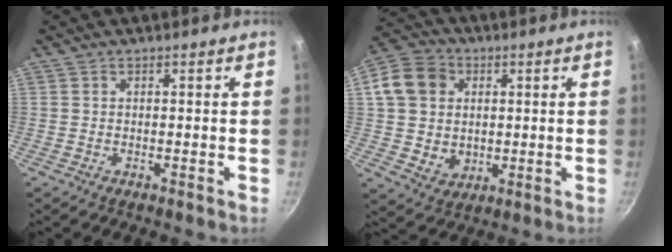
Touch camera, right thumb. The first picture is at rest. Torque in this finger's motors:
{"motor_torque": [-0.07, 0.27, 0.45, -0.47, 0.10]}